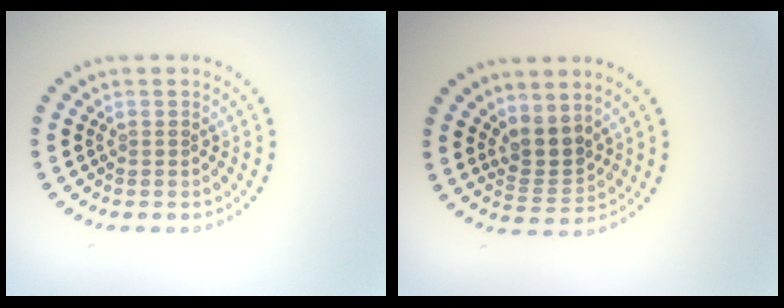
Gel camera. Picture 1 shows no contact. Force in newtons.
{"total": 2.9, "press": 2.2, "slide": 1.9}